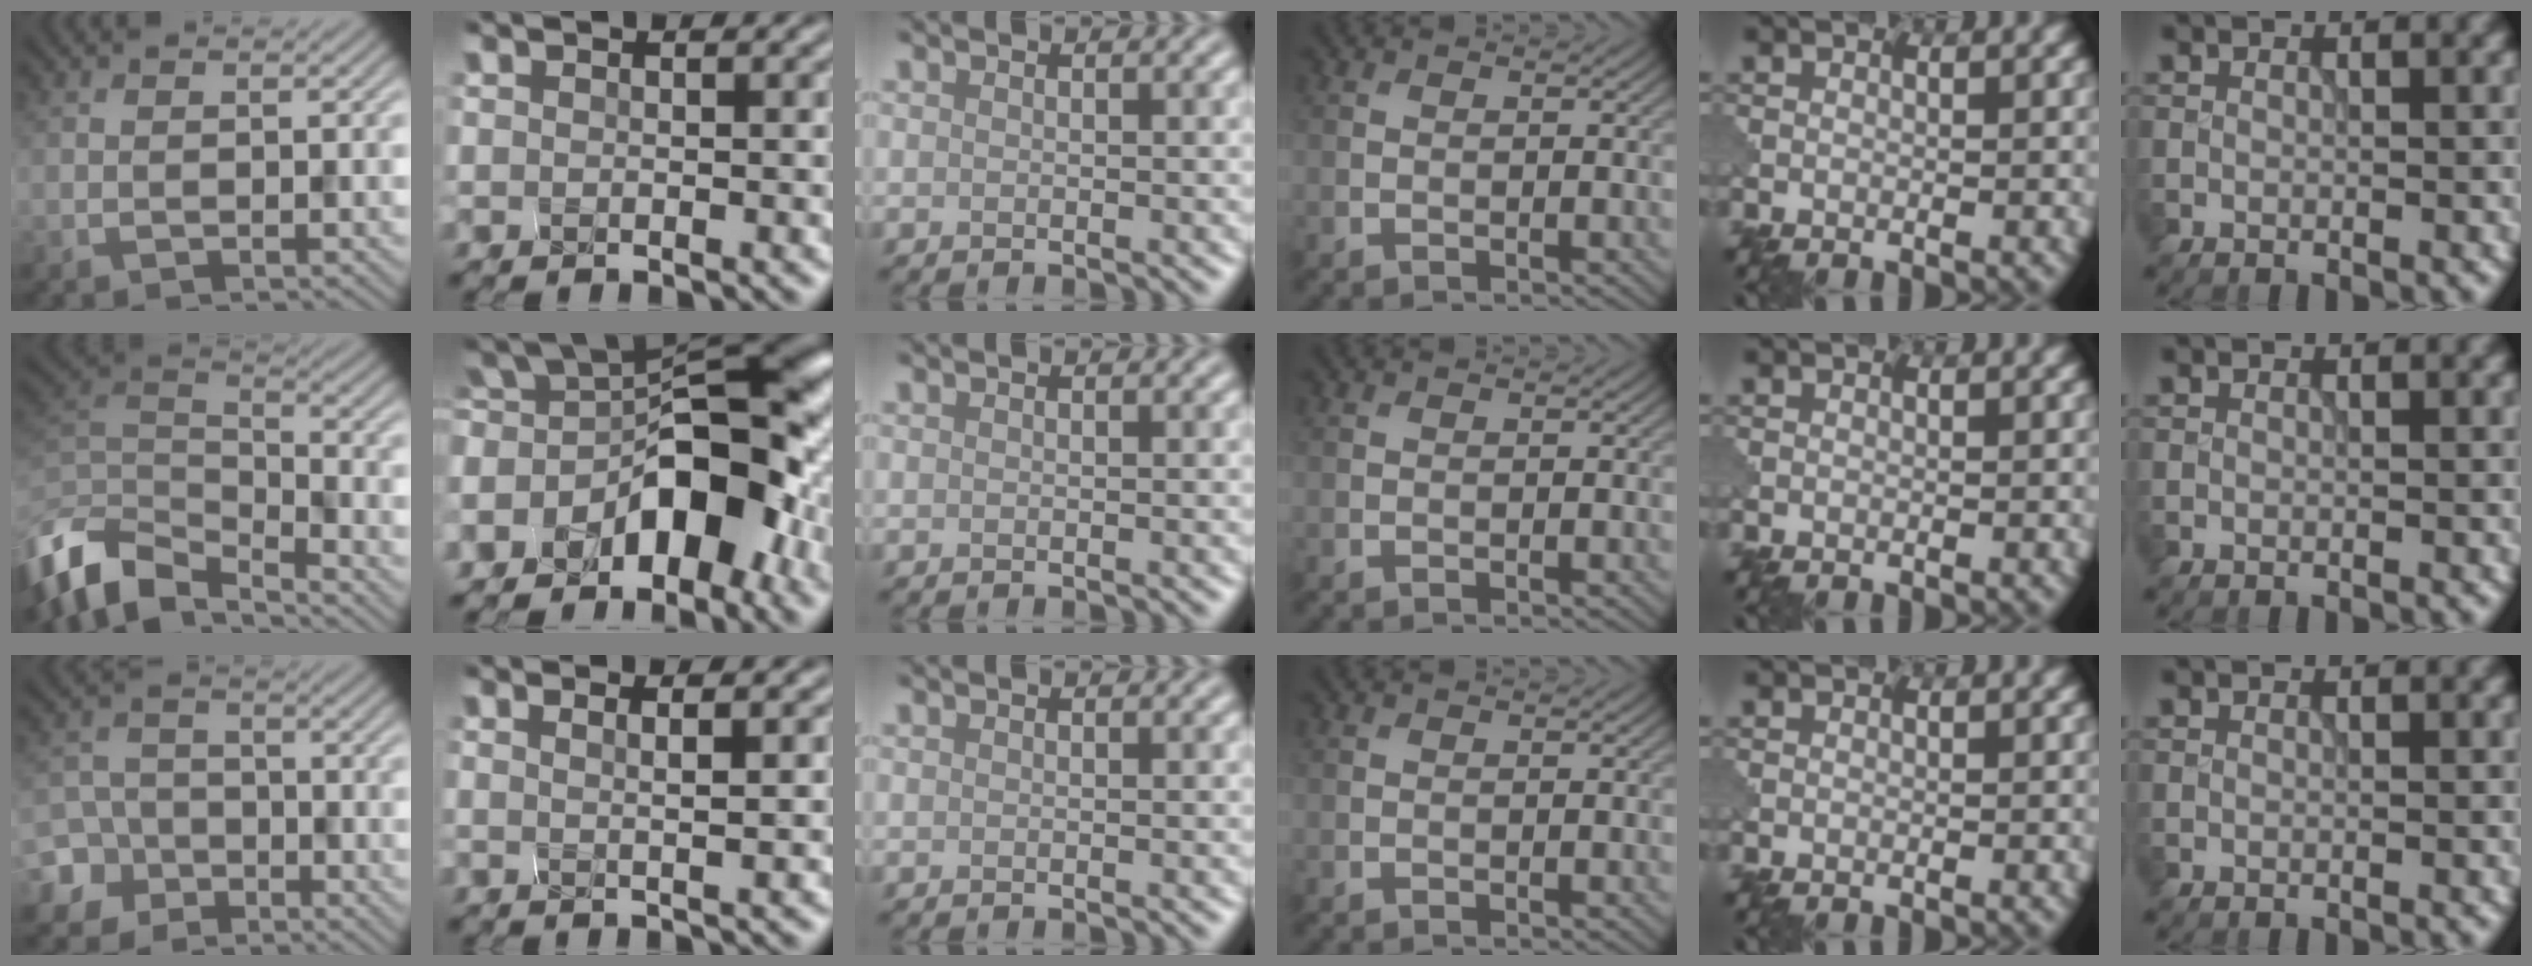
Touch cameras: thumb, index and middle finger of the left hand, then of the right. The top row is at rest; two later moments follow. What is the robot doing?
{"motion": "squeeze", "object": "hand grip exerciser"}